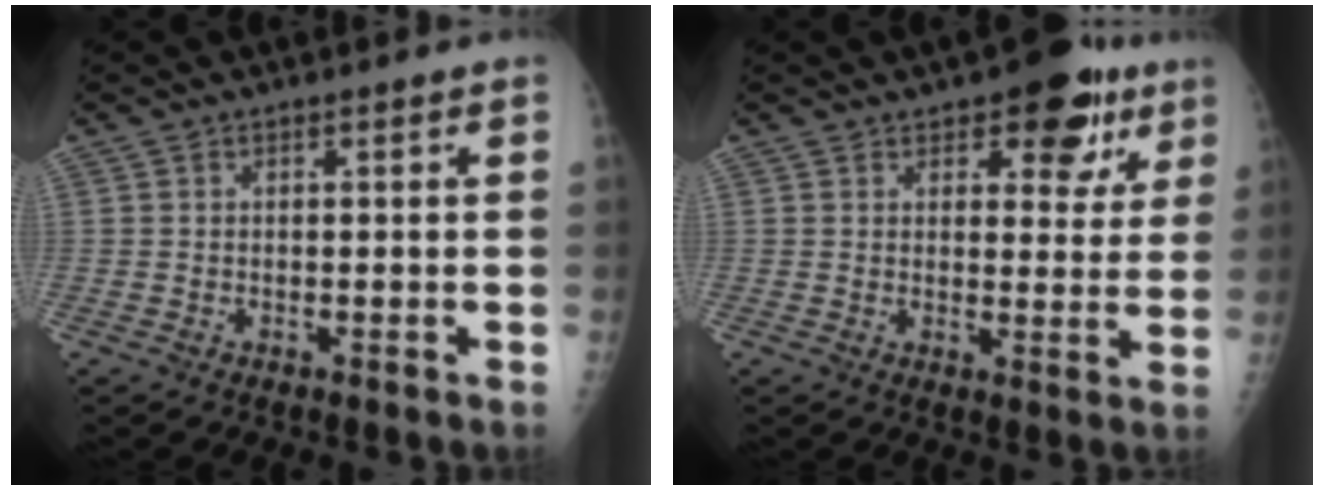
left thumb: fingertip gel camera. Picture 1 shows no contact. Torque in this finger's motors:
{"motor_torque": [1.21, 0.76, 1.03, -0.43, 0.02]}